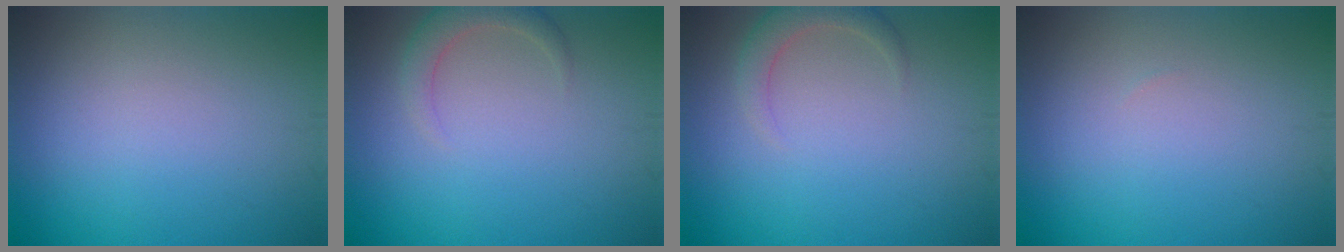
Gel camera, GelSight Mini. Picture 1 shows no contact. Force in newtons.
{"total": 2.1, "press": 2.1, "slide": 0.3}
{"total": 2.1, "press": 2.1, "slide": 0.3}
{"total": 0.0}